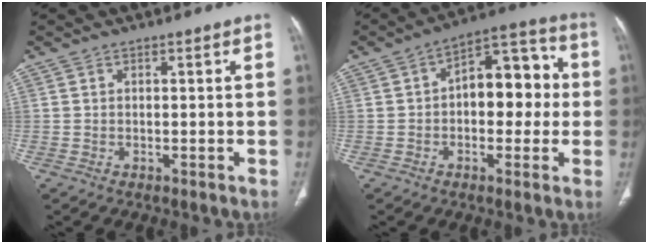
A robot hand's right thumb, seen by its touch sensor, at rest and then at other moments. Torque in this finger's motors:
{"motor_torque": [-0.31, 0.75, 0.06, 0.04, 0.21]}